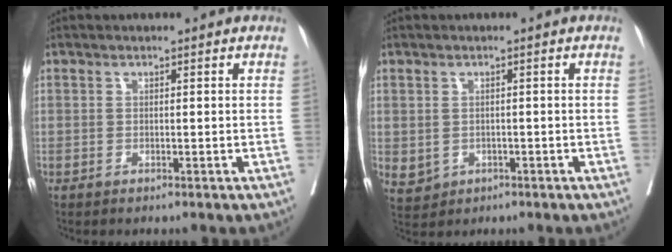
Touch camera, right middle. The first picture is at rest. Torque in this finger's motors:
{"motor_torque": [0.21, -0.25, 0.04, 0.00]}